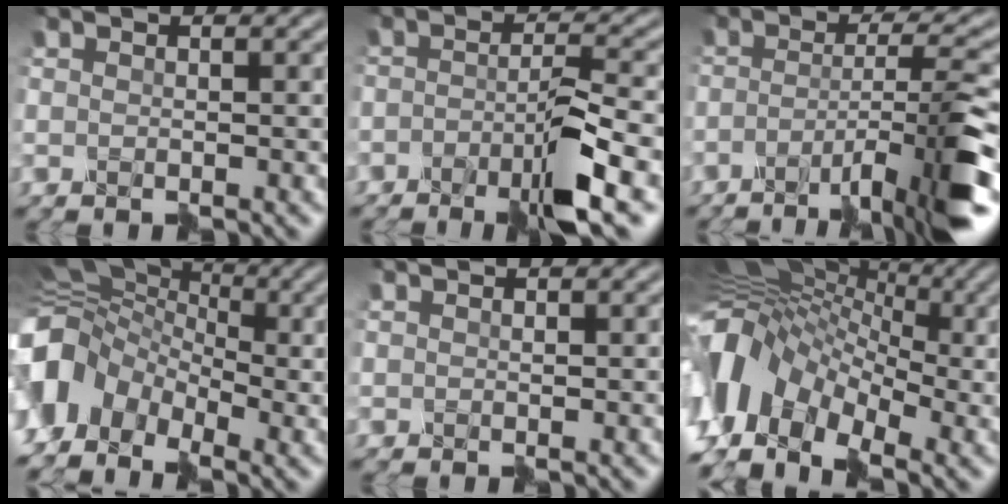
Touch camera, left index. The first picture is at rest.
{"total": 5.1, "force": [-3.1, 0.6, 4.0], "torque": [-0.080, 0.007, -0.061]}
{"total": 8.8, "force": [-4.8, 1.1, 7.3], "torque": [-0.110, 0.015, -0.086]}
{"total": 8.4, "force": [-1.8, 7.1, 4.2], "torque": [-0.100, 0.007, -0.043]}
{"total": 0.5, "force": [0.5, 0.0, -0.3], "torque": [0.004, 0.006, 0.006]}
{"total": 12.2, "force": [-1.2, 9.4, 7.8], "torque": [-0.168, 0.017, -0.039]}